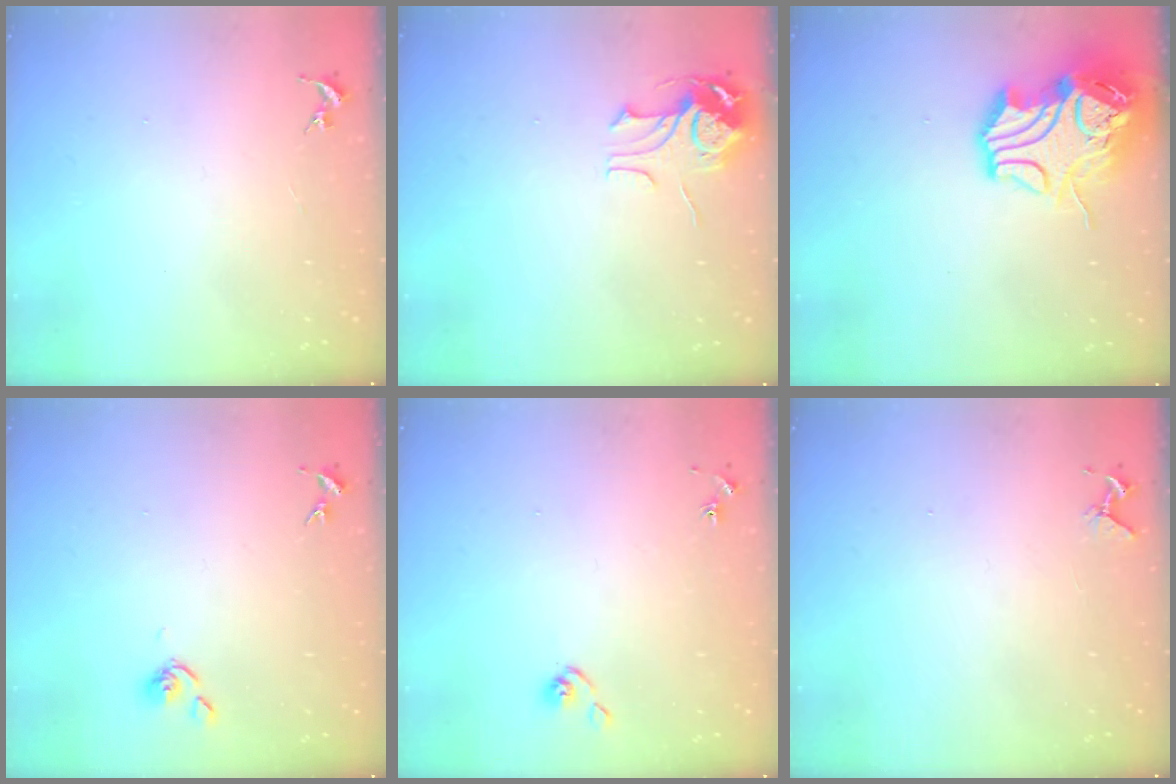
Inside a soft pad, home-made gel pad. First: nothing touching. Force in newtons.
{"total": 8.3, "press": 8.3, "slide": 0.8}
{"total": 17.6, "press": 17.4, "slide": 2.5}
{"total": 4.3, "press": 4.2, "slide": 0.6}
{"total": 5.5, "press": 5.4, "slide": 0.5}
{"total": 4.2, "press": 4.2, "slide": 0.4}